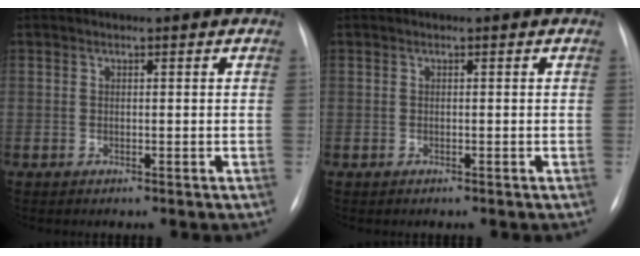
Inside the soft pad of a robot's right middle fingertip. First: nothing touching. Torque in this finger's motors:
{"motor_torque": [-0.22, -0.03, -0.03, -0.01]}